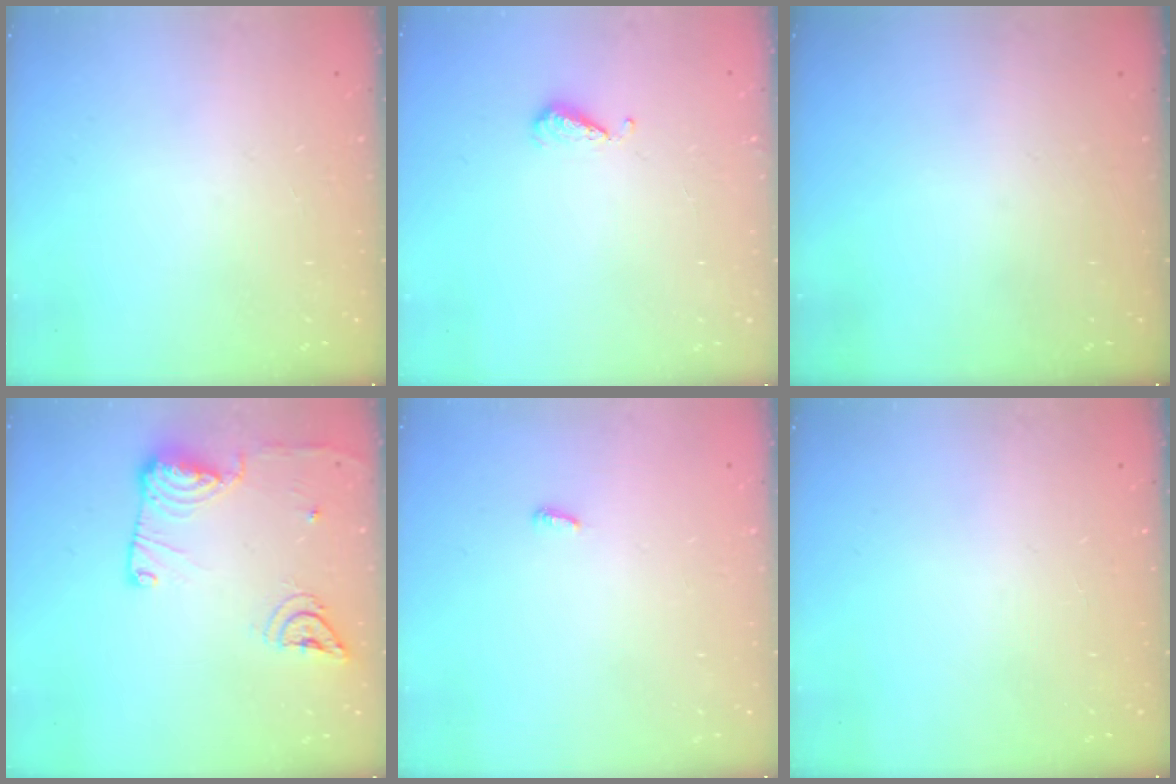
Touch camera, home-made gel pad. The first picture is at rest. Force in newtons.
{"total": 4.8, "press": 4.7, "slide": 0.9}
{"total": 0.0}
{"total": 13.5, "press": 13.4, "slide": 1.7}
{"total": 2.6, "press": 2.6, "slide": 0.2}
{"total": 0.0}